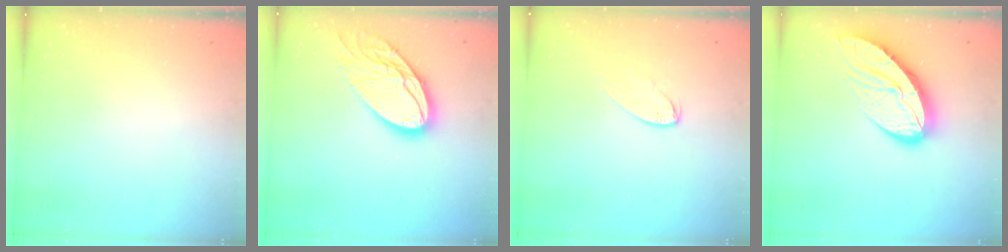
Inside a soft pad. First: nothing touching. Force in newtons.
{"total": 17.0, "press": 16.9, "slide": 1.4}
{"total": 5.6, "press": 5.5, "slide": 0.5}
{"total": 13.0, "press": 13.0, "slide": 1.1}